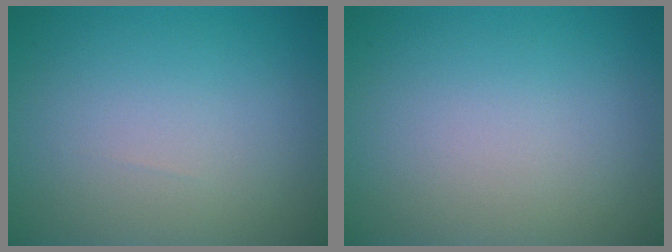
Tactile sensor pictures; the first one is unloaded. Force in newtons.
{"total": 0.0}